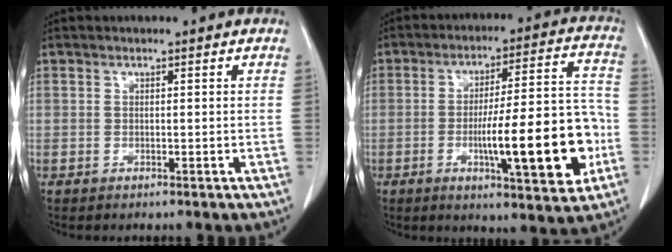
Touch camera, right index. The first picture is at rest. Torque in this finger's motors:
{"motor_torque": [1.18, -0.67, 0.70, 0.16]}